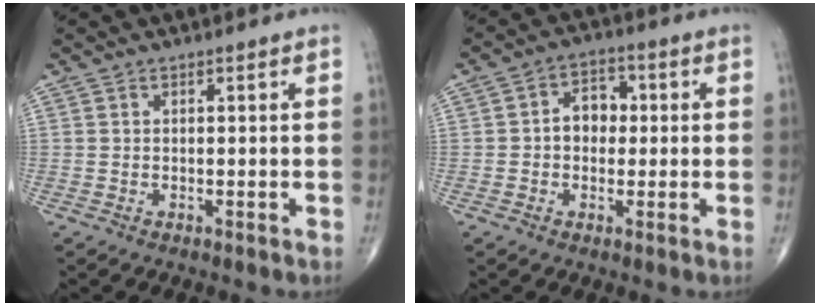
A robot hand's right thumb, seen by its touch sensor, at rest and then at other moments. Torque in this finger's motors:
{"motor_torque": [0.89, 0.83, 0.40, -0.16, 0.03]}